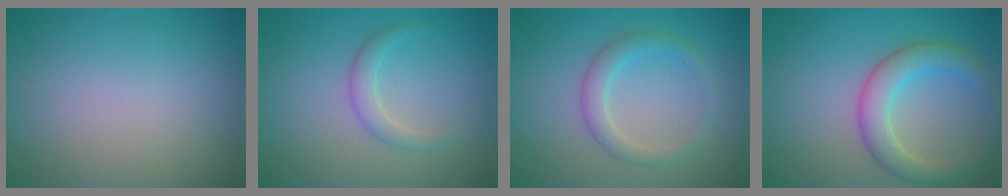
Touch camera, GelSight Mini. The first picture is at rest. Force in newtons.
{"total": 1.7, "press": 1.7, "slide": 0.0}
{"total": 2.4, "press": 2.4, "slide": 0.1}
{"total": 4.3, "press": 4.3, "slide": 0.2}